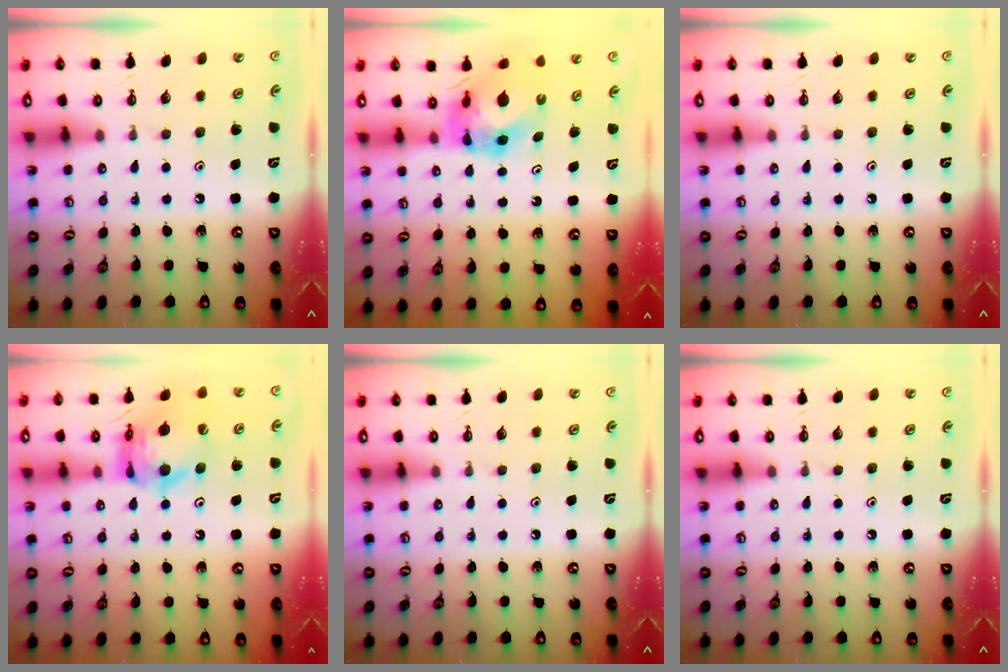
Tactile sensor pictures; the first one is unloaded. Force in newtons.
{"total": 6.8, "press": 6.8, "slide": 0.5}
{"total": 0.0}
{"total": 13.1, "press": 13.0, "slide": 1.3}
{"total": 0.0}
{"total": 0.0}